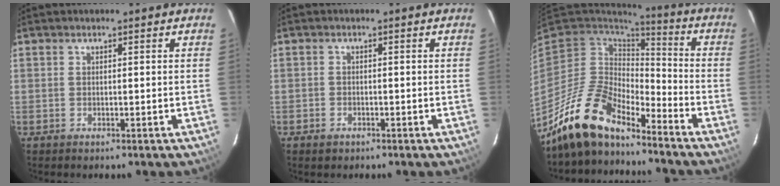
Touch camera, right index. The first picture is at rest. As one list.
[{"total": 1.7, "force": [-1.1, 1.3, 0.4], "torque": [-0.011, 0.001, -0.015]}, {"total": 15.0, "force": [-12.8, 4.4, 6.6], "torque": [-0.130, -0.009, -0.244]}]